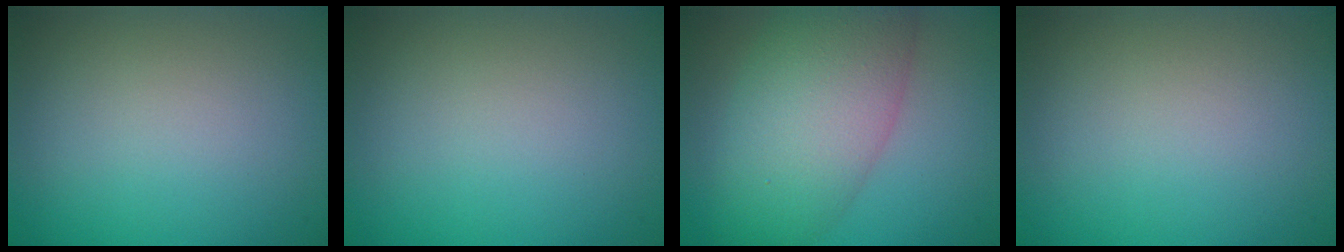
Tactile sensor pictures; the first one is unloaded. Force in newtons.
{"total": 0.0}
{"total": 8.6, "press": 8.6, "slide": 0.3}
{"total": 0.0}